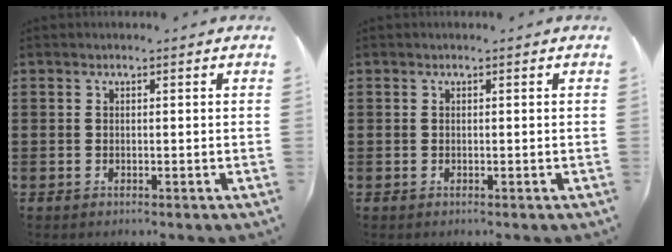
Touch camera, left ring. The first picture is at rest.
{"total": 0.0}